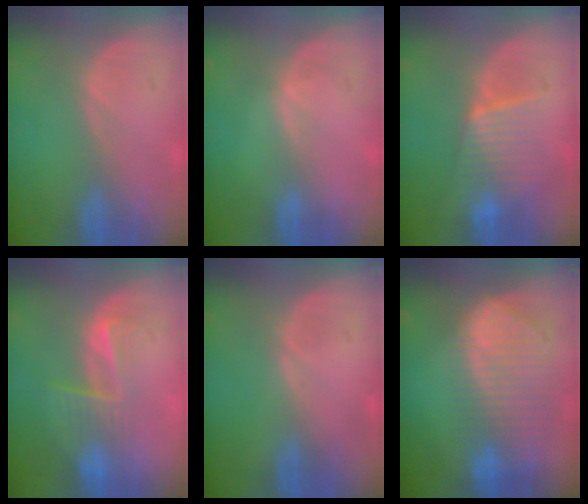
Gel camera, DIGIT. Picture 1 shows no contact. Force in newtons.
{"total": 0.6, "press": 0.5, "slide": 0.2}
{"total": 6.4, "press": 6.3, "slide": 0.7}
{"total": 6.6, "press": 5.6, "slide": 3.5}
{"total": 0.0}
{"total": 10.6, "press": 9.1, "slide": 5.4}